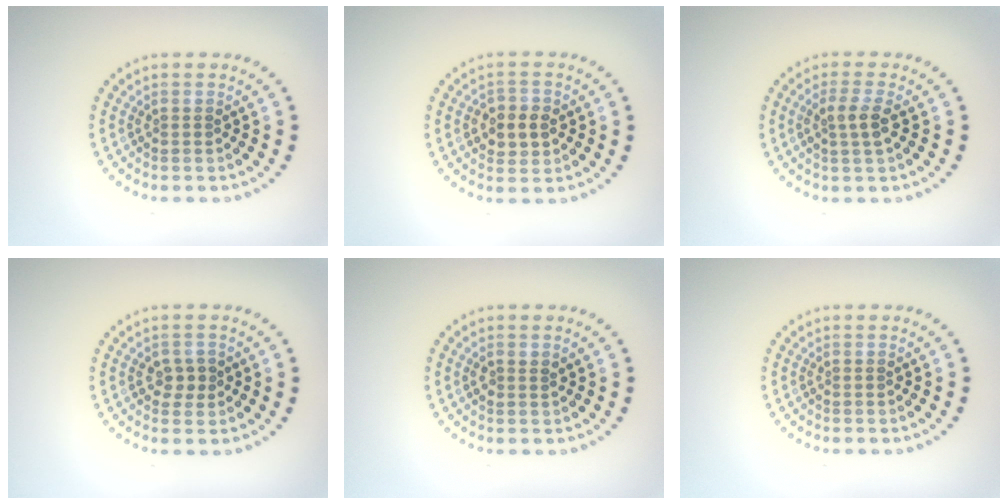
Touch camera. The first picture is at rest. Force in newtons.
{"total": 2.8, "press": 2.8, "slide": 0.4}
{"total": 2.1, "press": 1.9, "slide": 0.8}
{"total": 1.9, "press": 1.8, "slide": 0.4}
{"total": 1.0, "press": 0.9, "slide": 0.4}
{"total": 0.0}